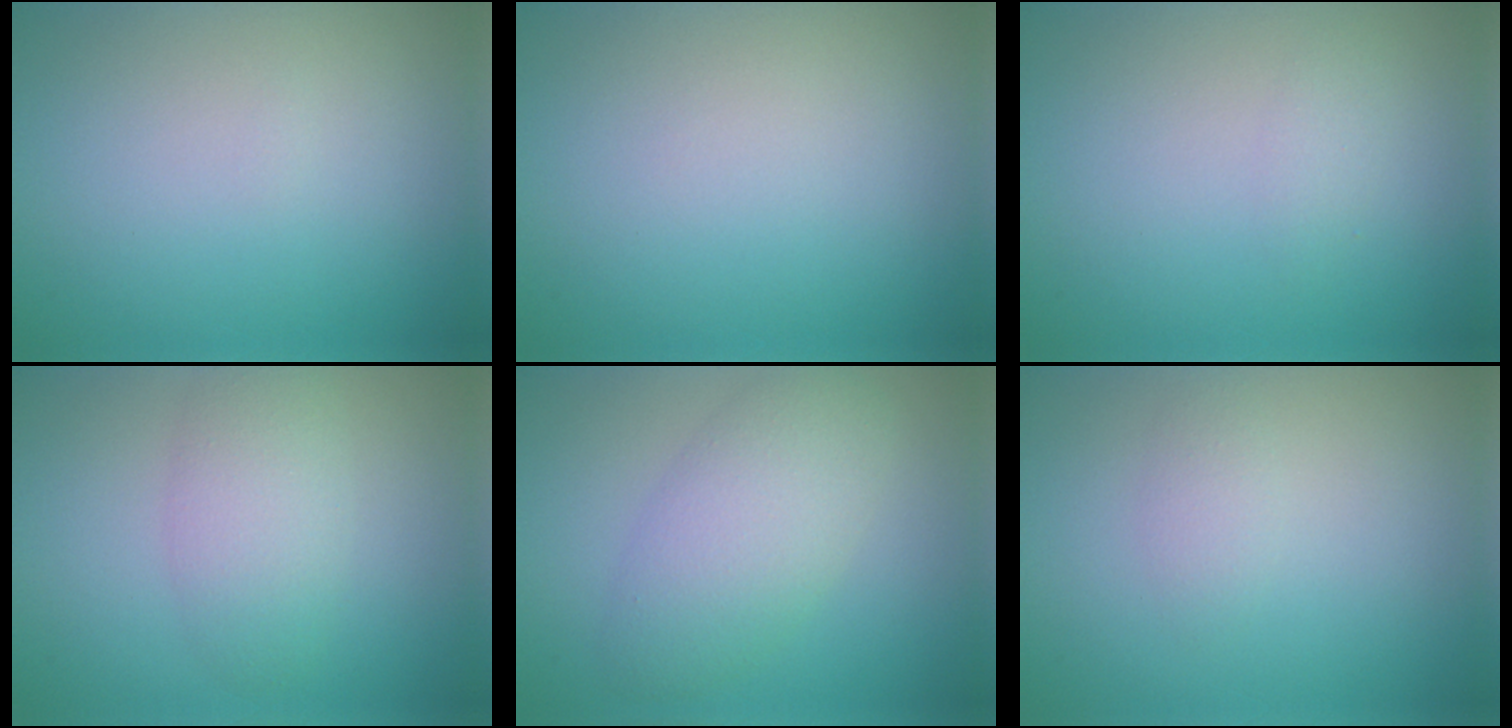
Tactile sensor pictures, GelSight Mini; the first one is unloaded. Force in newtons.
{"total": 0.0}
{"total": 0.9, "press": 0.9, "slide": 0.1}
{"total": 3.6, "press": 3.6, "slide": 0.1}
{"total": 5.0, "press": 5.0, "slide": 0.2}
{"total": 1.2, "press": 1.2, "slide": 0.1}